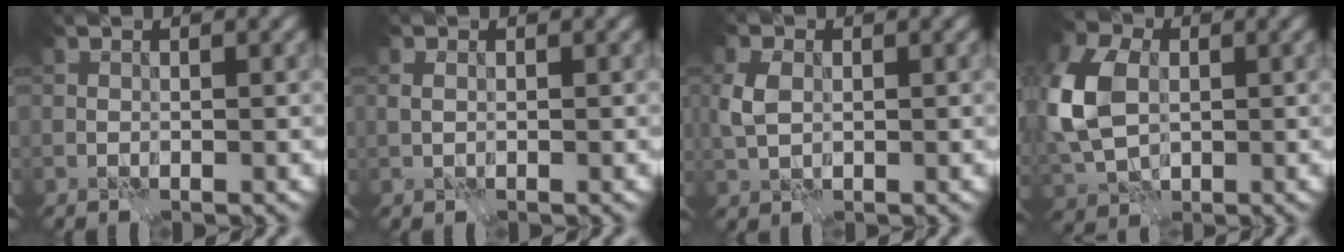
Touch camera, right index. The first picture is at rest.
{"total": 1.0, "force": [0.1, 0.8, 0.6], "torque": [-0.015, 0.001, 0.004]}
{"total": 2.8, "force": [0.3, 2.0, 1.9], "torque": [-0.049, 0.004, 0.004]}
{"total": 10.0, "force": [0.6, 7.0, 7.1], "torque": [-0.184, 0.004, 0.005]}